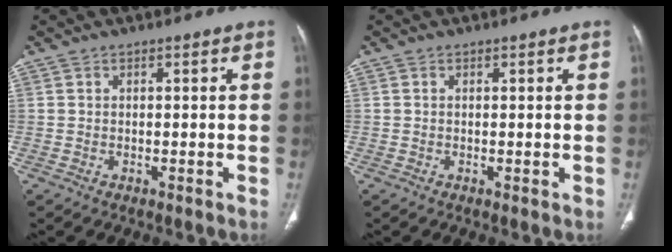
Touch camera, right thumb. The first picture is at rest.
{"total": 0.0}